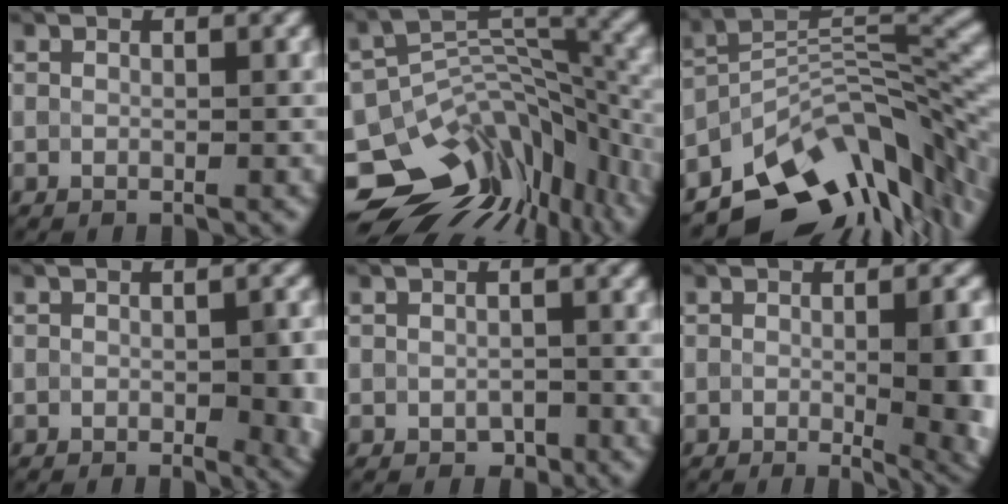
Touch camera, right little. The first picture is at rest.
{"total": 14.4, "force": [-8.6, 8.0, 8.4], "torque": [-0.165, -0.011, -0.106]}
{"total": 12.8, "force": [-8.6, 5.3, 7.9], "torque": [-0.129, 0.005, -0.139]}
{"total": 4.0, "force": [-1.1, 0.8, 3.7], "torque": [-0.052, -0.007, 0.000]}
{"total": 0.7, "force": [-0.7, 0.1, -0.2], "torque": [-0.007, -0.003, 0.002]}
{"total": 5.7, "force": [-0.7, 1.1, 5.6], "torque": [-0.063, -0.003, 0.006]}